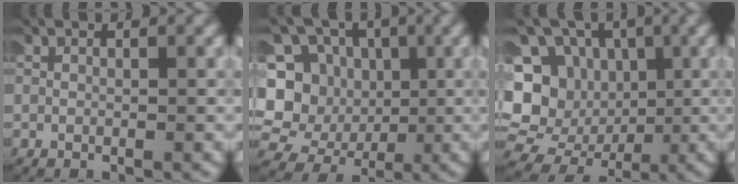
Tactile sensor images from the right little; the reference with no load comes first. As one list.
[{"total": 12.3, "force": [0.0, 10.9, 5.8], "torque": [-0.140, -0.031, 0.003]}, {"total": 15.1, "force": [-1.7, 13.4, 6.8], "torque": [-0.167, -0.053, -0.019]}]